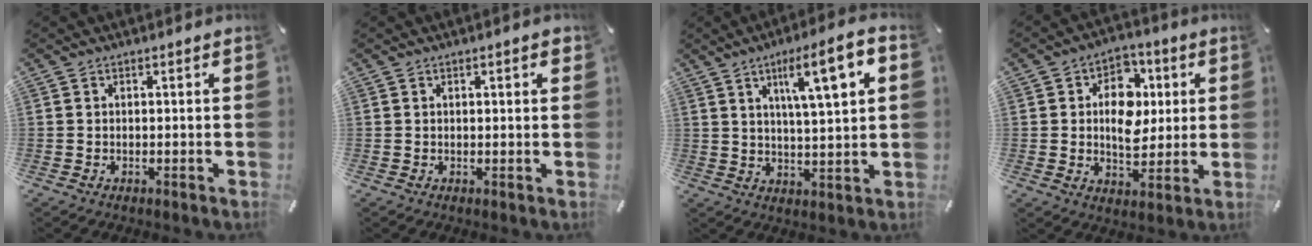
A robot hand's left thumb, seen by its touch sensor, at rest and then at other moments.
{"total": 1.2, "force": [0.6, 0.4, 1.0], "torque": [-0.012, -0.001, 0.007]}
{"total": 12.0, "force": [5.3, 2.3, 10.5], "torque": [-0.166, -0.013, 0.080]}
{"total": 11.5, "force": [1.2, 8.8, 7.3], "torque": [-0.094, 0.007, 0.020]}